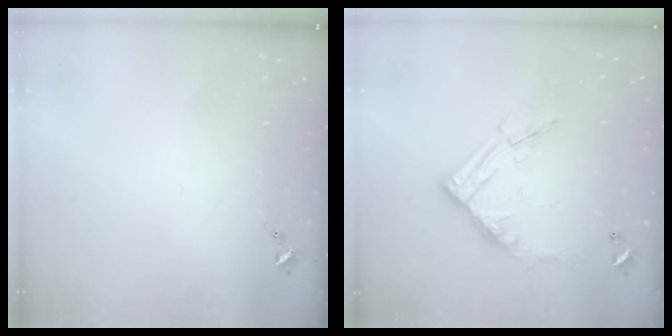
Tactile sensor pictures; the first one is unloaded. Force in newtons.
{"total": 15.2, "press": 15.1, "slide": 1.7}